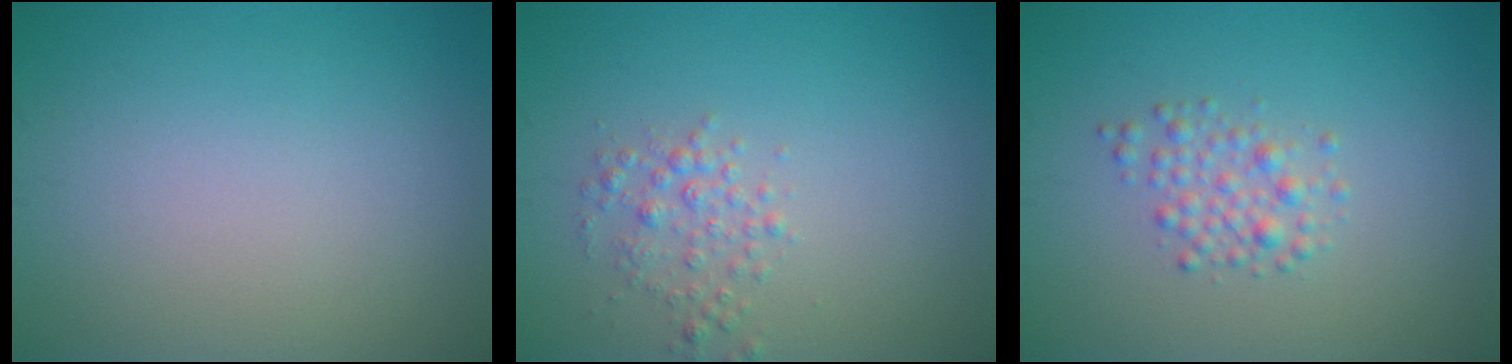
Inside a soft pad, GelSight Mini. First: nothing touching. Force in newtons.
{"total": 1.9, "press": 1.9, "slide": 0.0}
{"total": 2.1, "press": 2.1, "slide": 0.0}